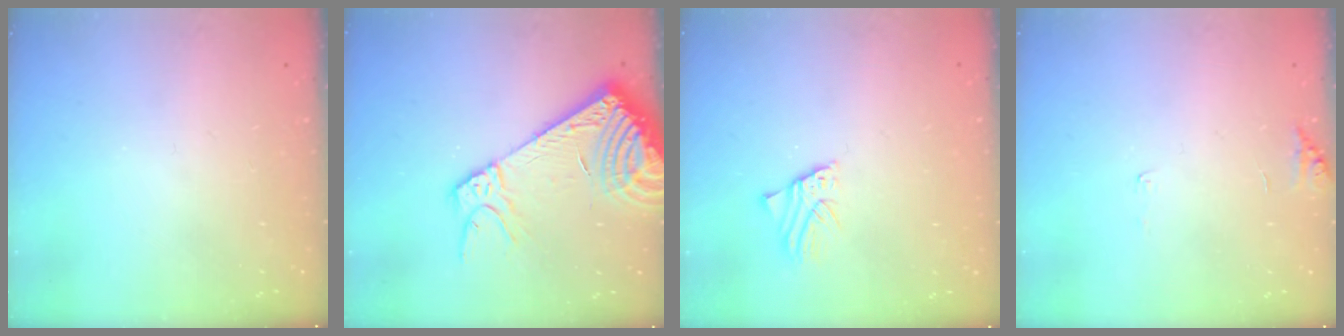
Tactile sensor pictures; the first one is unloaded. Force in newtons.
{"total": 15.2, "press": 14.9, "slide": 3.4}
{"total": 2.1, "press": 2.1, "slide": 0.2}
{"total": 6.2, "press": 6.2, "slide": 0.5}